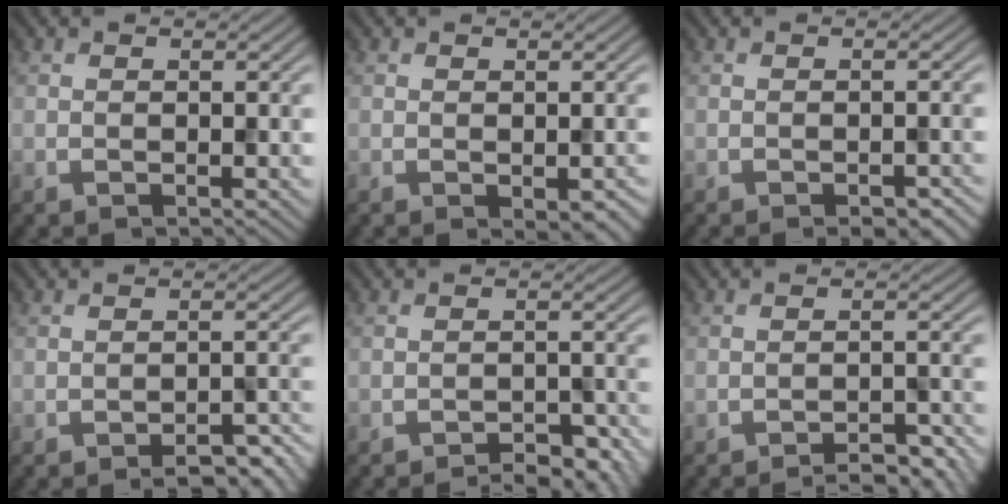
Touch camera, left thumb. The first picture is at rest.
{"total": 2.5, "force": [-1.2, 1.2, 1.9], "torque": [-0.026, -0.009, -0.010]}
{"total": 2.8, "force": [-2.1, 0.9, 1.6], "torque": [-0.025, -0.004, -0.018]}
{"total": 4.5, "force": [-3.5, 1.2, 2.6], "torque": [-0.036, 0.003, -0.042]}
{"total": 4.4, "force": [-3.8, 1.1, 2.0], "torque": [-0.033, 0.009, -0.050]}
{"total": 4.6, "force": [-4.1, 0.7, 2.0], "torque": [-0.036, 0.011, -0.054]}